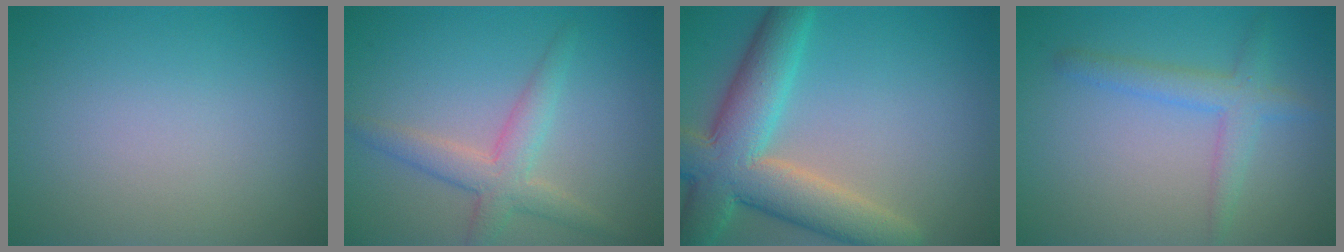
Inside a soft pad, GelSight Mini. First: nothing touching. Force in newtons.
{"total": 3.5, "press": 3.5, "slide": 0.1}
{"total": 9.0, "press": 9.0, "slide": 0.3}
{"total": 2.9, "press": 2.9, "slide": 0.1}